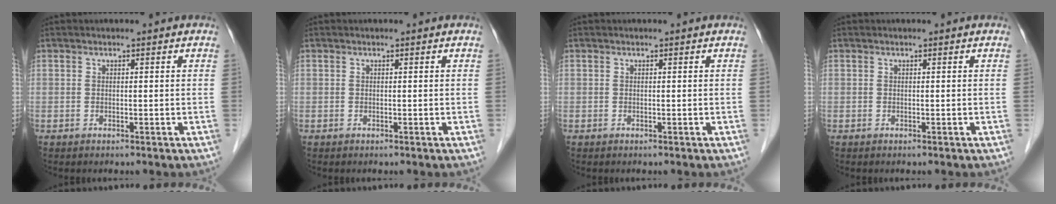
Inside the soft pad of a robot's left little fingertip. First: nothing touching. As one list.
[{"total": 0.0}, {"total": 0.0}, {"total": 0.0}]